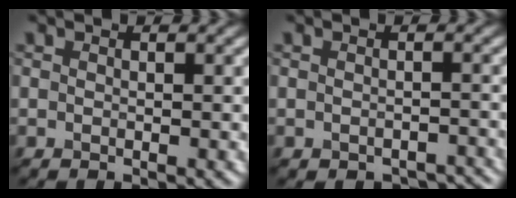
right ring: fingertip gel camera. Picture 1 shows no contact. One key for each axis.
{"total": 2.9, "fx": -2.8, "fy": -0.6, "fz": -0.3, "tx": -0.029, "ty": -0.007, "tz": -0.010}